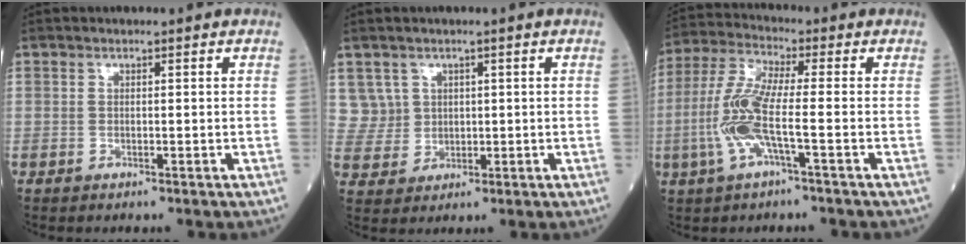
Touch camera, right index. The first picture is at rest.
{"total": 4.9, "force": [2.0, 4.5, -0.1], "torque": [0.003, 0.011, 0.047]}
{"total": 9.3, "force": [-2.3, 0.7, 9.0], "torque": [-0.203, 0.008, -0.053]}